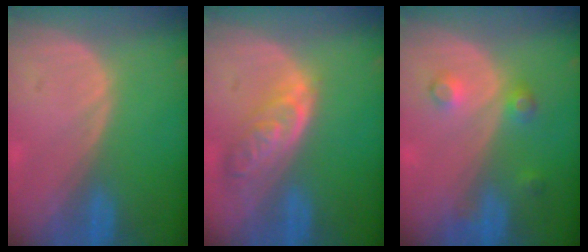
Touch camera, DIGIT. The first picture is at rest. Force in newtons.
{"total": 6.2, "press": 5.7, "slide": 2.6}
{"total": 3.5, "press": 3.2, "slide": 1.4}